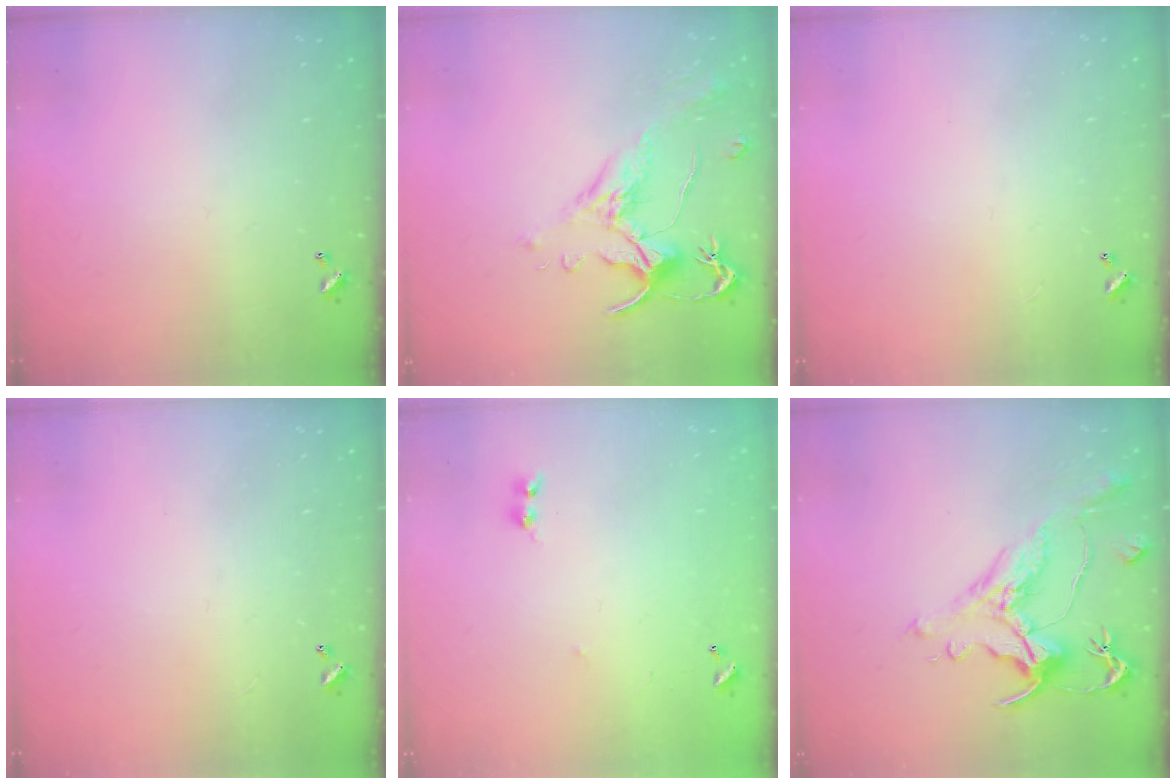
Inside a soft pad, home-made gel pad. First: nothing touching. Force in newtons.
{"total": 1.5, "press": 1.0, "slide": 1.1}
{"total": 2.8, "press": 2.8, "slide": 0.3}
{"total": 2.8, "press": 2.8, "slide": 0.3}
{"total": 6.4, "press": 6.3, "slide": 0.6}
{"total": 1.5, "press": 0.4, "slide": 1.5}